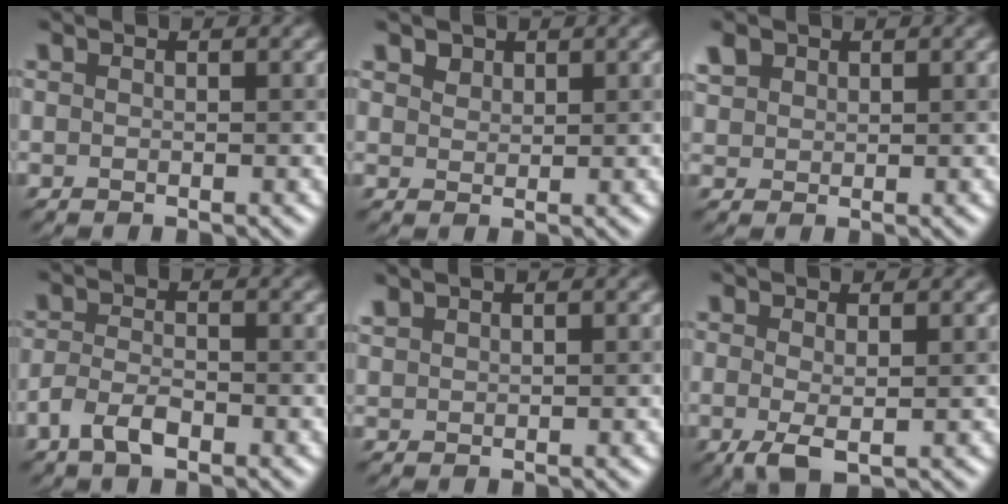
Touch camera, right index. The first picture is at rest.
{"total": 1.7, "force": [1.5, 0.9, -0.1], "torque": [0.004, 0.002, 0.027]}
{"total": 1.9, "force": [1.5, 1.2, 0.1], "torque": [-0.003, 0.012, 0.029]}
{"total": 2.4, "force": [-1.3, 1.2, 1.6], "torque": [-0.033, 0.009, -0.031]}
{"total": 1.4, "force": [1.3, 0.1, -0.3], "torque": [0.008, 0.008, 0.032]}
{"total": 2.2, "force": [0.0, 0.8, 2.1], "torque": [-0.043, -0.003, 0.000]}